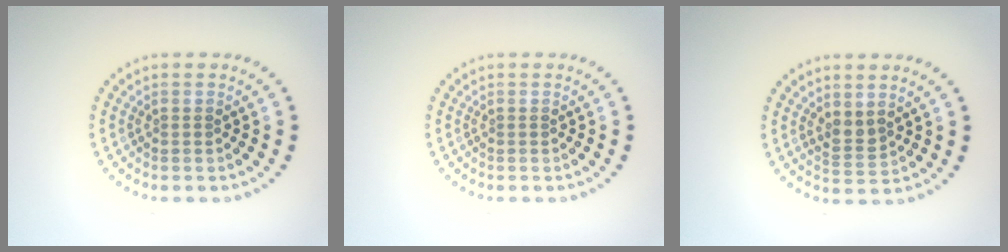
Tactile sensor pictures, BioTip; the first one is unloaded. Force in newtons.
{"total": 0.0}
{"total": 1.7, "press": 1.4, "slide": 1.0}